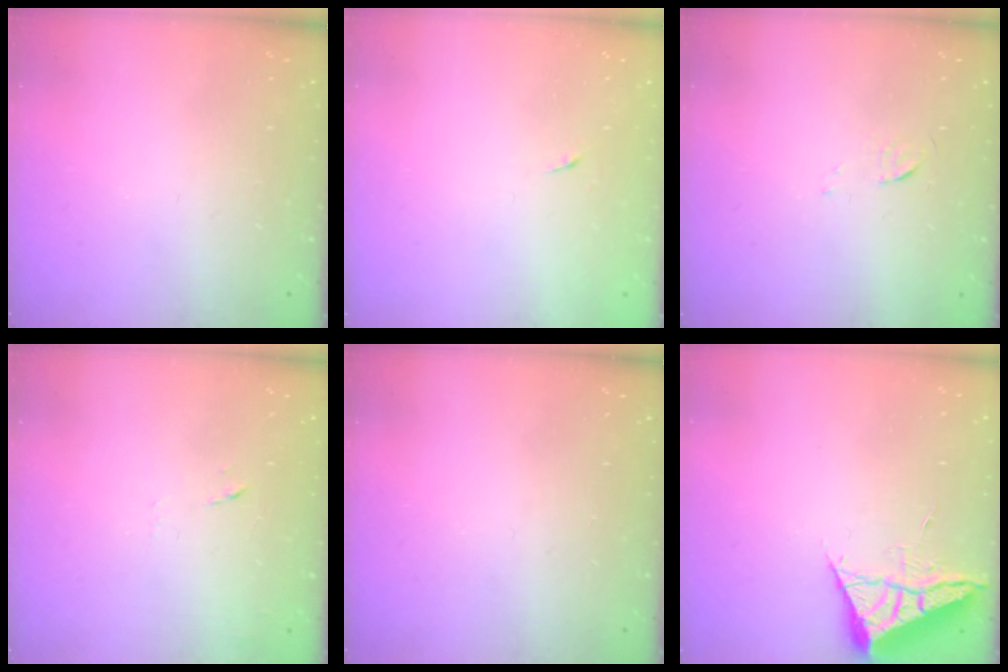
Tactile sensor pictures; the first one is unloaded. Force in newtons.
{"total": 3.8, "press": 3.7, "slide": 0.8}
{"total": 3.4, "press": 3.4, "slide": 0.3}
{"total": 7.2, "press": 7.2, "slide": 0.6}
{"total": 0.0}
{"total": 5.4, "press": 5.4, "slide": 0.8}